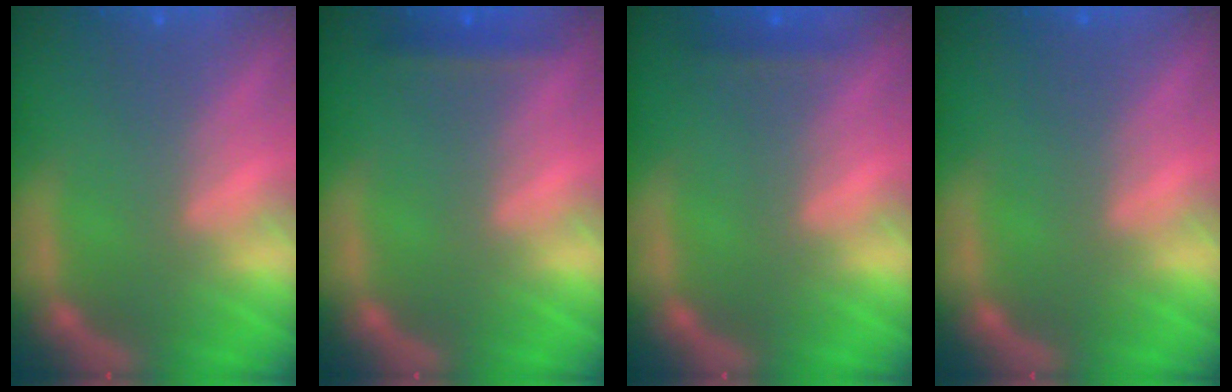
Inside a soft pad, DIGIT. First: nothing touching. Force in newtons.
{"total": 1.4}
{"total": 0.9}
{"total": 0.0}